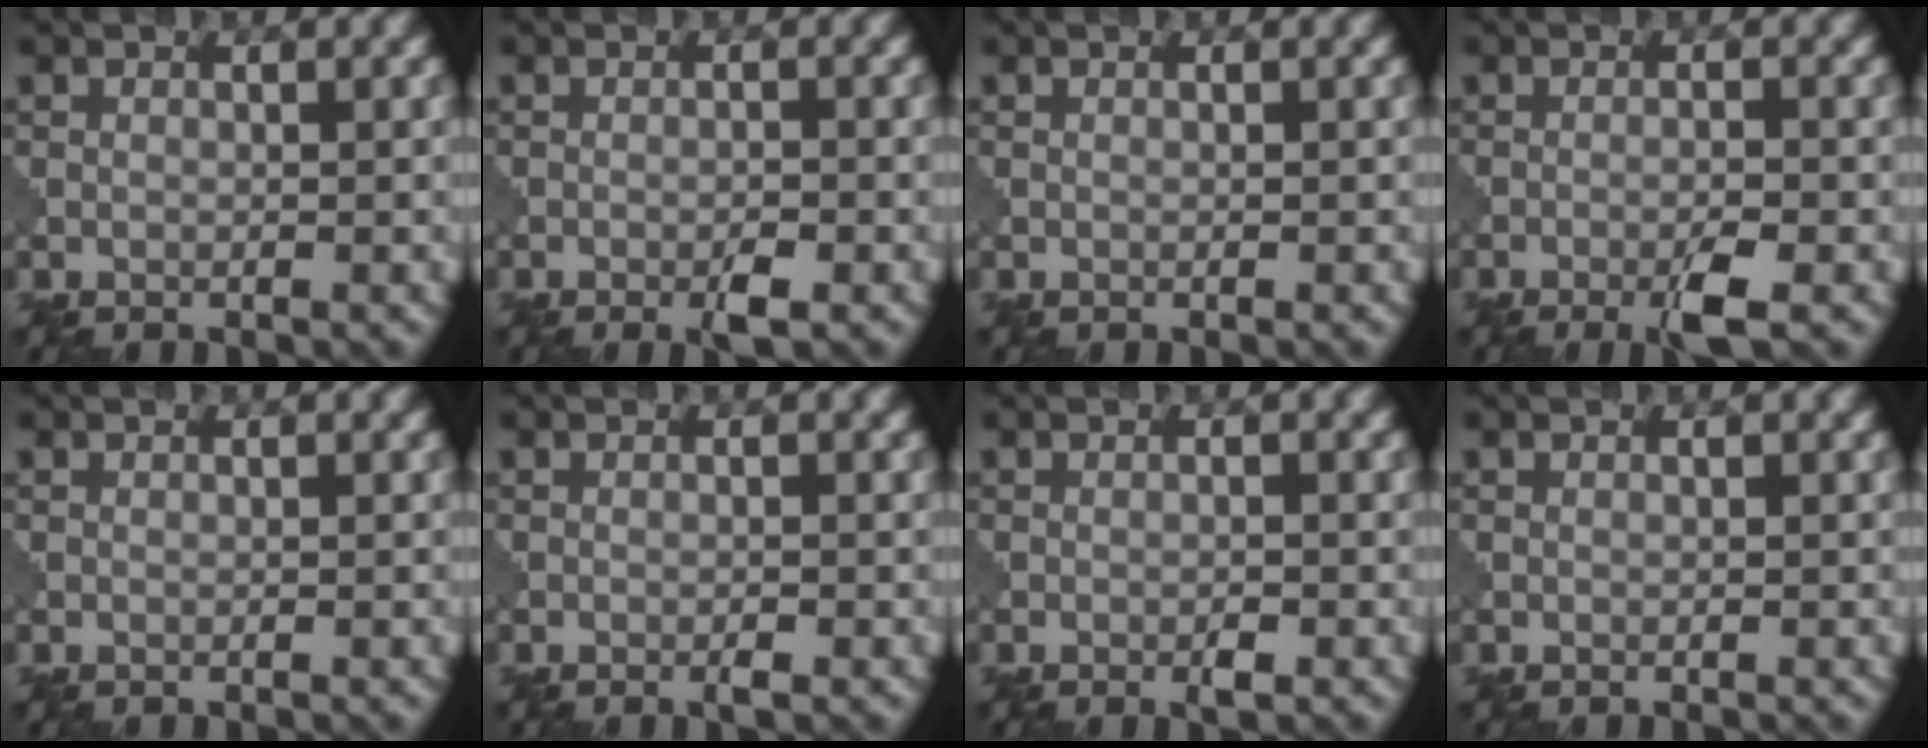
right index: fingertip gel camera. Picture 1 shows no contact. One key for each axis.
{"total": 1.9, "fx": -1.0, "fy": 0.3, "fz": 1.5, "tx": -0.025, "ty": 0.000, "tz": -0.019}
{"total": 0.0}
{"total": 2.9, "fx": -1.6, "fy": 0.2, "fz": 2.4, "tx": -0.042, "ty": 0.002, "tz": -0.034}
{"total": 0.0}
{"total": 0.8, "fx": -0.5, "fy": 0.1, "fz": 0.7, "tx": -0.013, "ty": -0.001, "tz": -0.010}
{"total": 1.1, "fx": -0.5, "fy": 0.3, "fz": 0.9, "tx": -0.017, "ty": -0.001, "tz": -0.010}
{"total": 0.0}